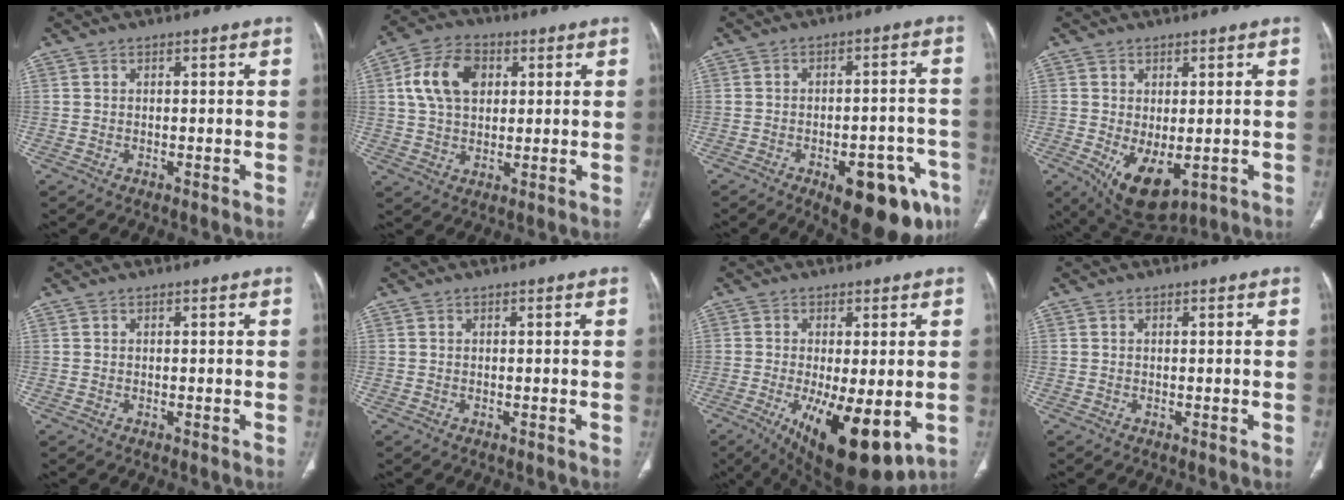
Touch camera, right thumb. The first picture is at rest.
{"total": 11.4, "force": [3.0, 7.8, 7.8], "torque": [-0.130, 0.008, 0.049]}
{"total": 17.0, "force": [-8.3, 7.2, 13.0], "torque": [-0.111, 0.031, -0.095]}
{"total": 9.2, "force": [-2.4, 4.9, 7.4], "torque": [-0.112, -0.014, -0.017]}
{"total": 0.0}
{"total": 0.0}
{"total": 15.8, "force": [-4.6, 5.8, 13.9], "torque": [-0.204, -0.025, -0.052]}
{"total": 0.0}